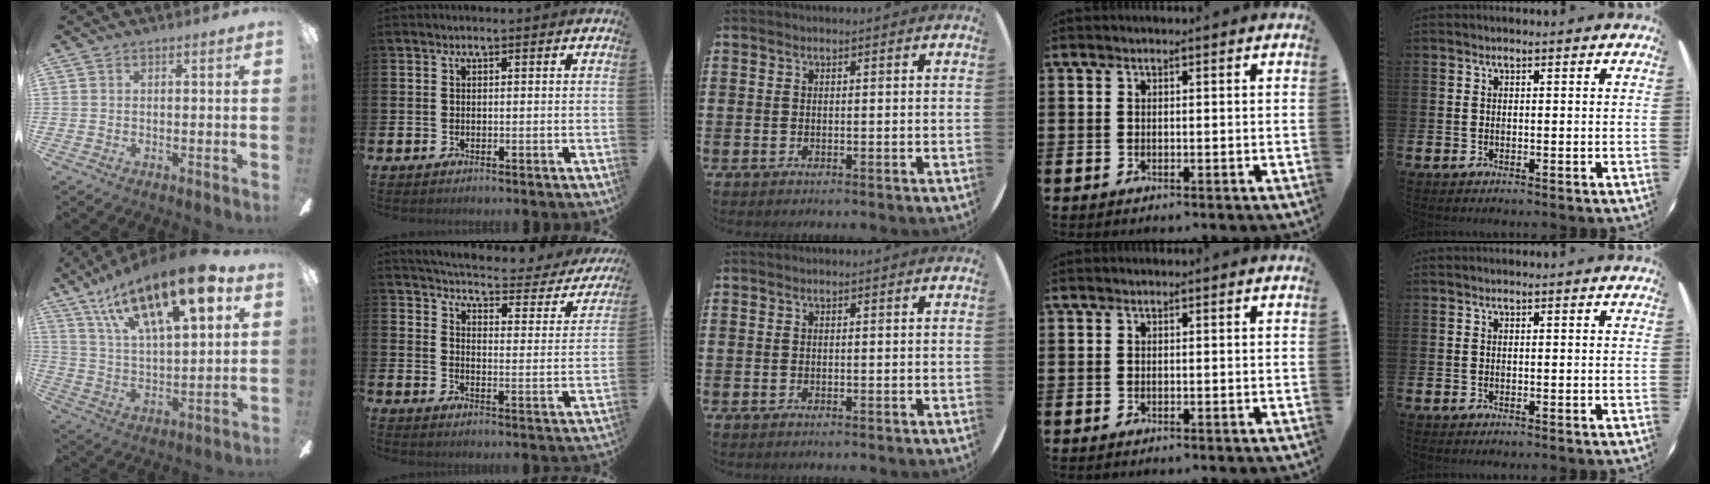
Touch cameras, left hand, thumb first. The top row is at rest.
{"thumb": {"total": 22.4, "force": [13.7, 8.1, 15.8], "torque": [-0.261, -0.065, 0.228]}, "index": {"total": 4.8, "force": [4.5, 0.7, 1.4], "torque": [-0.049, -0.038, 0.070]}}